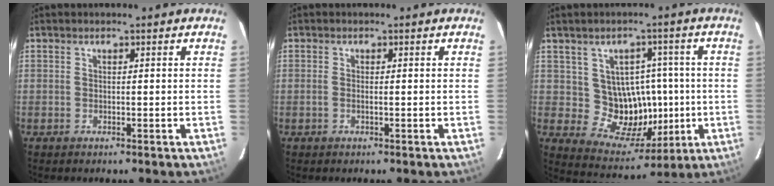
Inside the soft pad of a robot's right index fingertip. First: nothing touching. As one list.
[{"total": 0.8, "force": [-0.1, 0.0, 0.8], "torque": [-0.019, 0.000, -0.004]}, {"total": 11.6, "force": [-0.2, 10.7, 4.4], "torque": [-0.080, 0.005, 0.016]}]